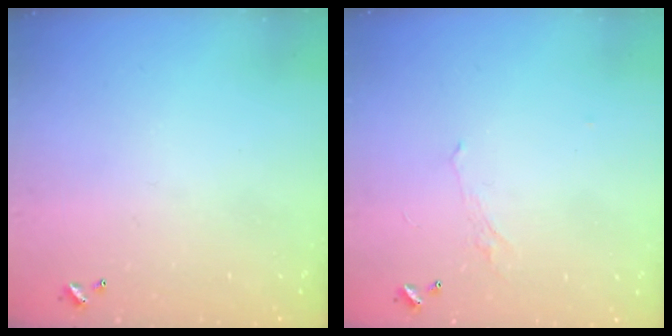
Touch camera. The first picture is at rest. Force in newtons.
{"total": 0.7, "press": 0.4, "slide": 0.6}